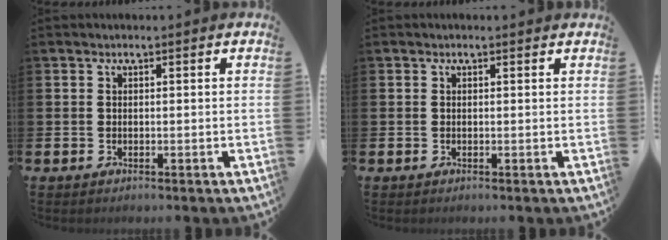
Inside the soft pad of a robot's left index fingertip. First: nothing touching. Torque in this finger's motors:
{"motor_torque": [0.99, -1.15, 0.05, 0.01]}